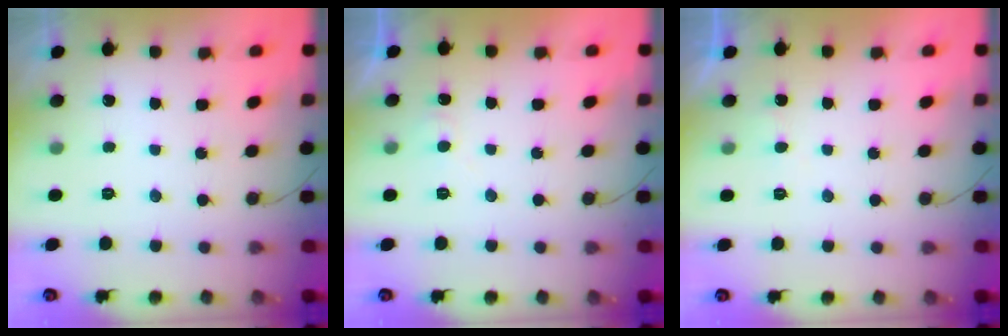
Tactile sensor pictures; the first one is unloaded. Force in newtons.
{"total": 3.8, "press": 3.8, "slide": 0.4}
{"total": 2.6, "press": 2.6, "slide": 0.3}